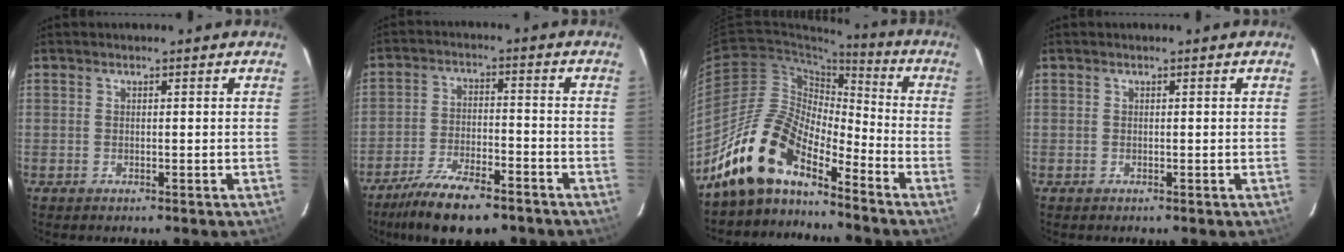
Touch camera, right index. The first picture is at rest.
{"total": 13.9, "force": [-10.7, 4.4, 7.7], "torque": [-0.169, -0.019, -0.181]}
{"total": 13.7, "force": [-11.5, 4.4, 6.1], "torque": [-0.110, 0.013, -0.232]}
{"total": 0.0}